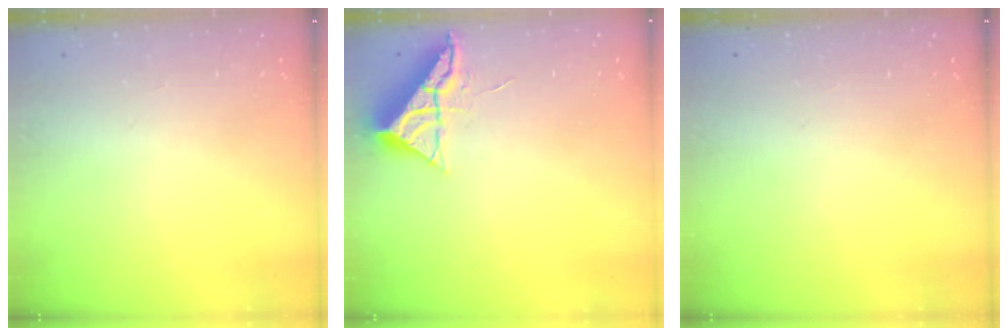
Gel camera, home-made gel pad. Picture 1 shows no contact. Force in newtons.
{"total": 6.4, "press": 6.4, "slide": 0.2}
{"total": 0.0}